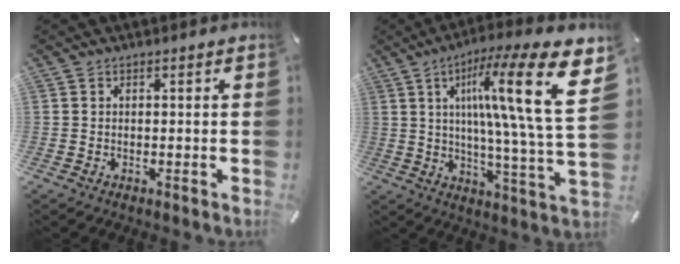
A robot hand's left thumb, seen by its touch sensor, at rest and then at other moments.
{"total": 24.3, "force": [8.2, 4.0, 22.5], "torque": [-0.339, -0.050, 0.113]}